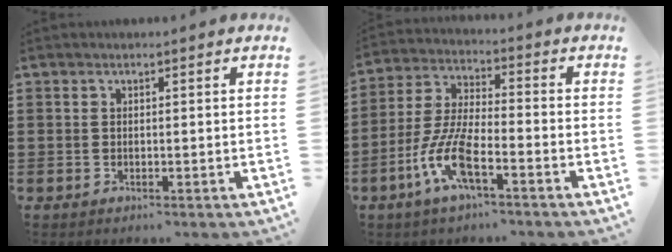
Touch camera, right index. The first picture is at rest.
{"total": 9.1, "force": [-4.6, 2.3, 7.5], "torque": [-0.183, -0.013, -0.090]}